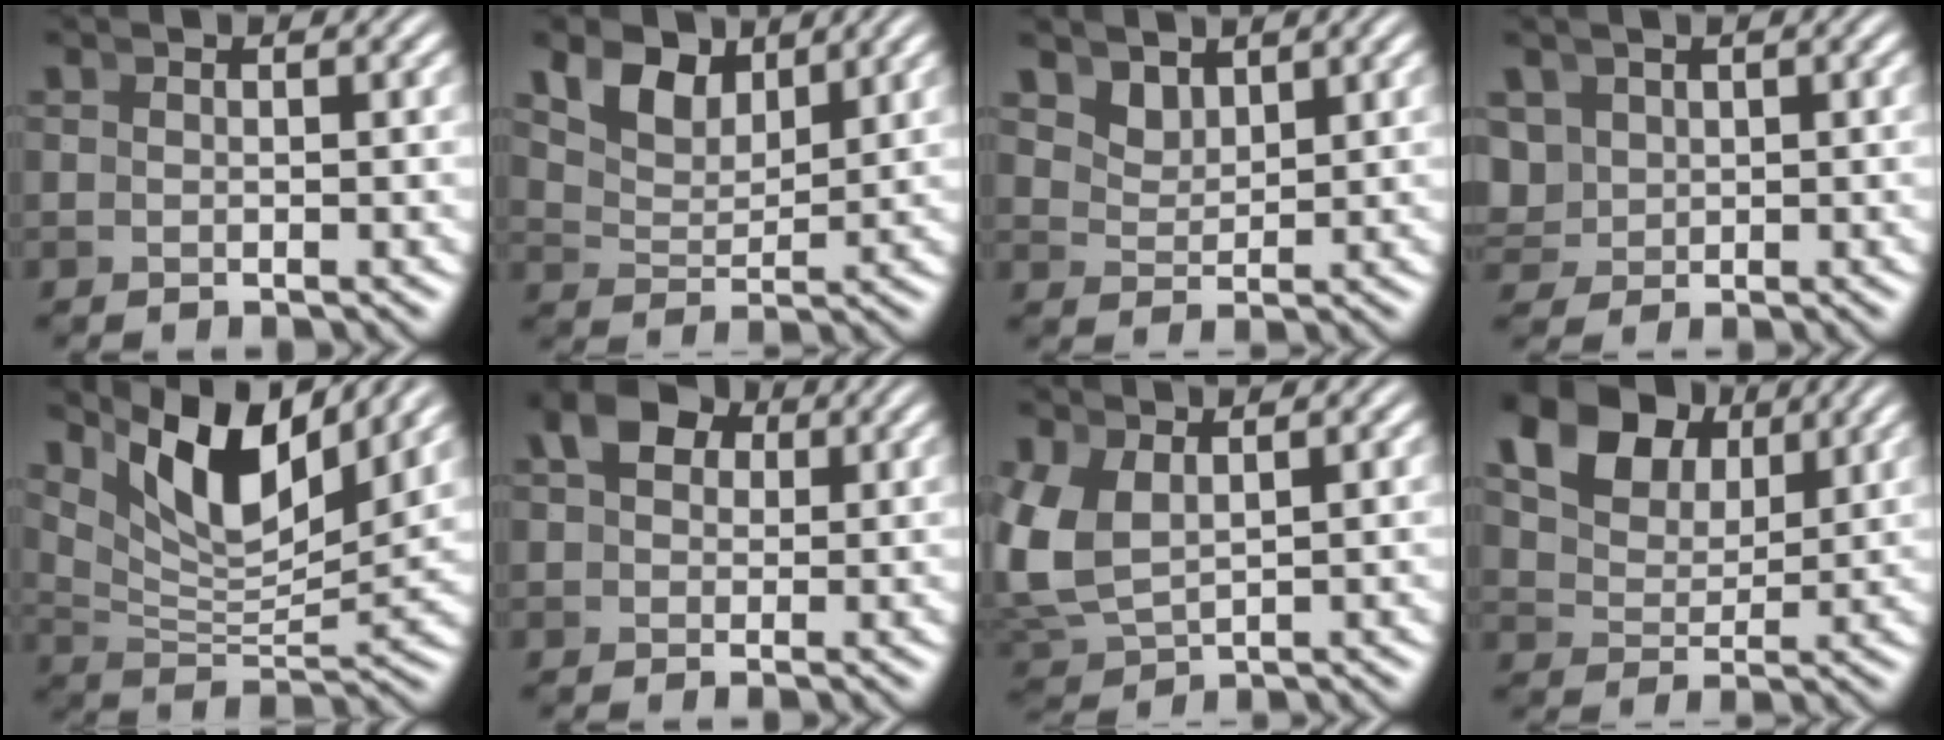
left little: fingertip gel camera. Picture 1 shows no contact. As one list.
[{"total": 5.0, "force": [3.1, 2.9, 2.6], "torque": [-0.052, -0.006, 0.056]}, {"total": 2.4, "force": [2.0, 1.0, 0.8], "torque": [-0.020, -0.007, 0.042]}, {"total": 3.8, "force": [0.5, 3.5, 1.4], "torque": [-0.054, -0.020, 0.024]}, {"total": 8.5, "force": [5.1, 3.2, 6.1], "torque": [-0.098, 0.008, 0.087]}, {"total": 6.7, "force": [2.6, 5.2, 3.4], "torque": [-0.054, 0.016, 0.031]}, {"total": 5.9, "force": [0.3, 4.9, 3.3], "torque": [-0.107, -0.016, 0.021]}, {"total": 9.2, "force": [4.8, 6.3, 4.7], "torque": [-0.086, 0.013, 0.069]}]